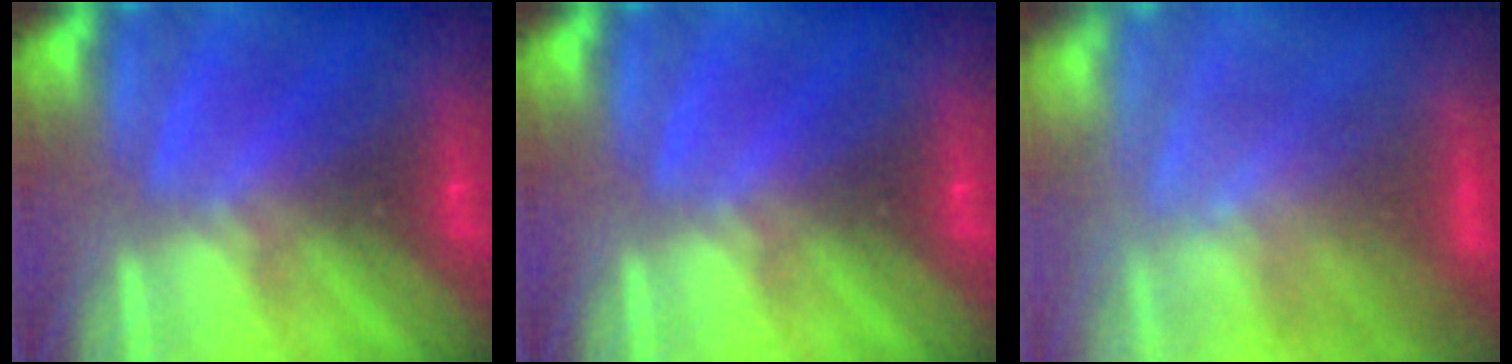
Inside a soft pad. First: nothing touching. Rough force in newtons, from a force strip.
{"total": 0.0}
{"total": 3.8}